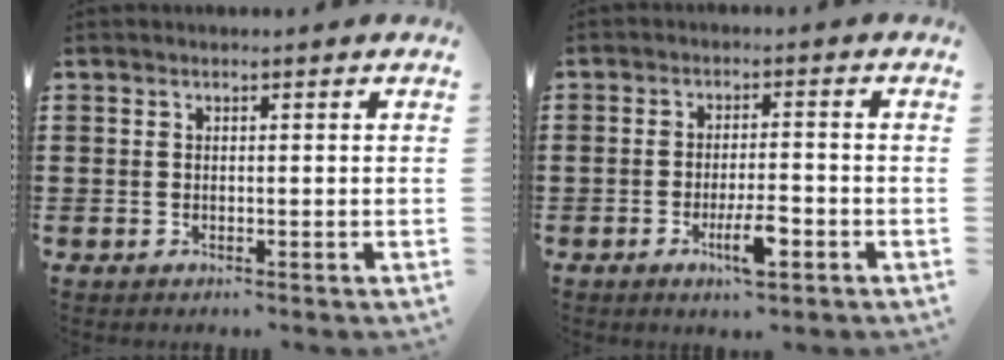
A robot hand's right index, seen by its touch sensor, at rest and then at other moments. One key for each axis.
{"total": 5.7, "fx": -2.5, "fy": 1.5, "fz": 4.9, "tx": -0.090, "ty": -0.005, "tz": -0.044}